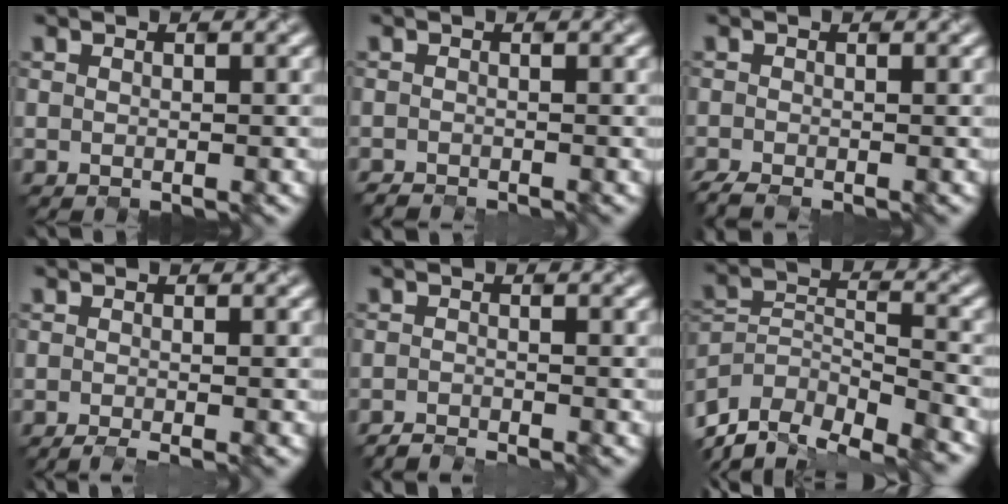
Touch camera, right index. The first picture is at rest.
{"total": 0.5, "force": [-0.5, 0.0, -0.1], "torque": [0.007, -0.004, -0.013]}
{"total": 1.1, "force": [-0.8, 0.2, 0.7], "torque": [-0.013, -0.006, -0.022]}
{"total": 1.6, "force": [-0.6, 0.7, 1.4], "torque": [-0.004, -0.002, -0.012]}
{"total": 1.3, "force": [-1.3, 0.0, 0.2], "torque": [0.010, -0.006, -0.033]}
{"total": 10.6, "force": [-9.4, 3.6, 3.1], "torque": [-0.052, -0.002, -0.153]}